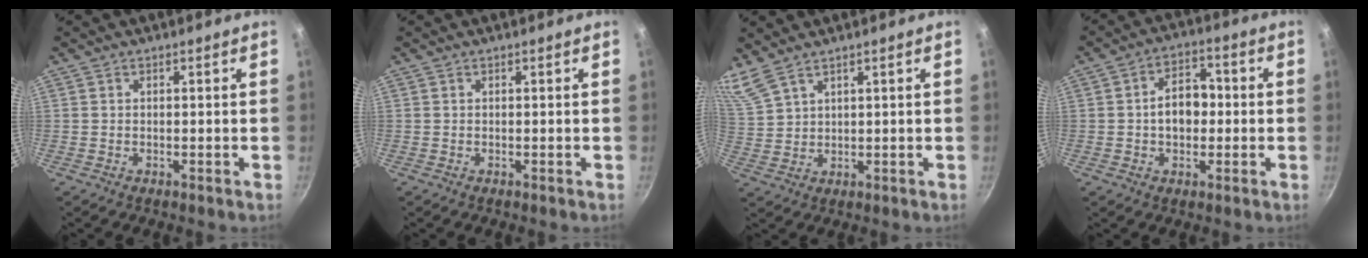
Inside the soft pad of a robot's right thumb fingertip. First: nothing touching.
{"total": 0.0}
{"total": 7.1, "force": [5.9, 2.3, 3.1], "torque": [-0.068, -0.012, 0.131]}
{"total": 8.3, "force": [-0.3, 5.8, 5.9], "torque": [-0.056, 0.021, -0.012]}